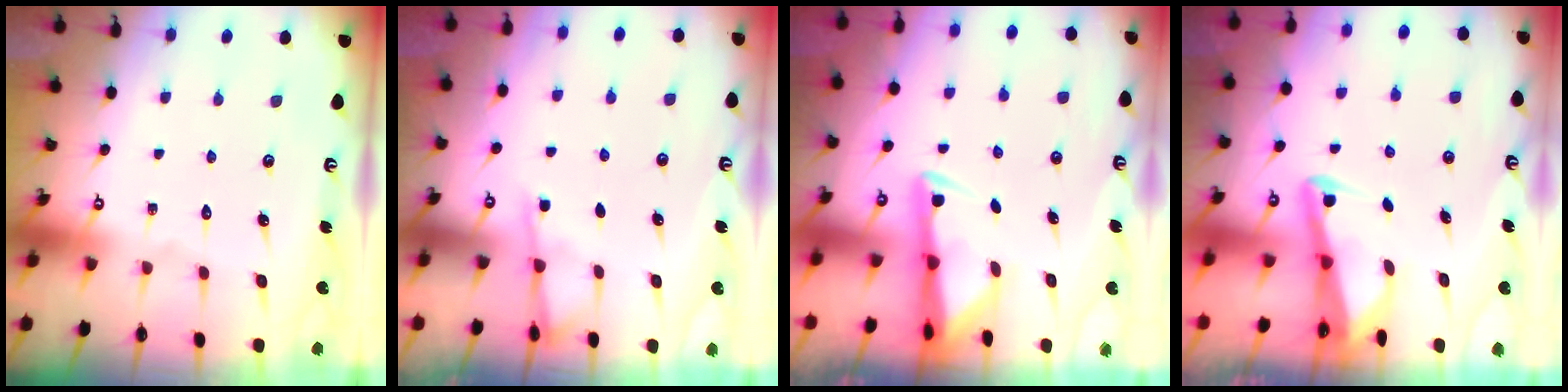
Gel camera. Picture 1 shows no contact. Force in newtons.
{"total": 2.7, "press": 2.6, "slide": 0.4}
{"total": 3.0, "press": 2.9, "slide": 0.5}
{"total": 3.0, "press": 3.0, "slide": 0.3}